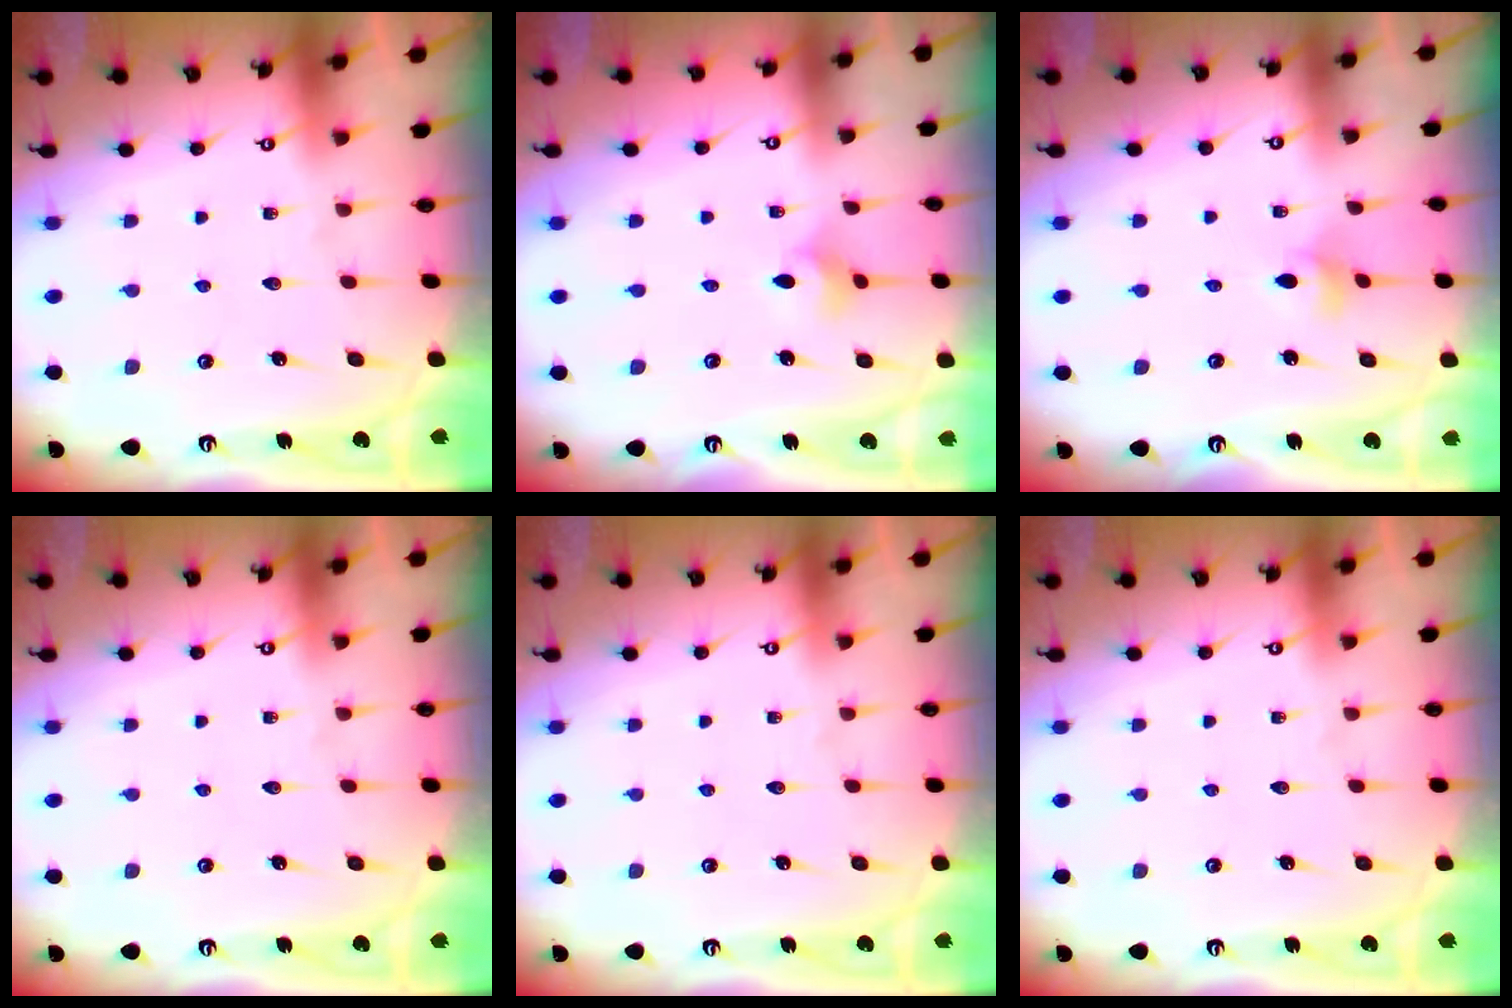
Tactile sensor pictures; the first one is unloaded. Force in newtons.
{"total": 3.1, "press": 3.1, "slide": 0.6}
{"total": 3.6, "press": 3.6, "slide": 0.5}
{"total": 0.0}
{"total": 0.0}
{"total": 0.0}